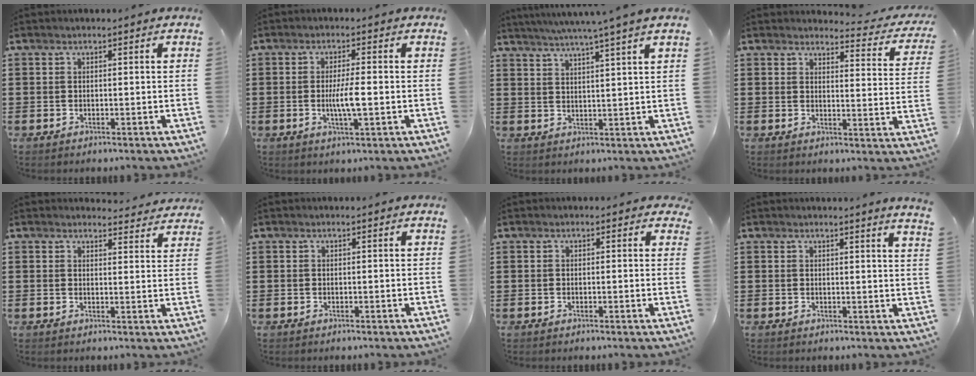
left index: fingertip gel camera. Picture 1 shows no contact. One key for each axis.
{"total": 4.7, "fx": -0.5, "fy": 0.6, "fz": 4.7, "tx": -0.088, "ty": -0.004, "tz": -0.012}
{"total": 4.5, "fx": 3.8, "fy": -1.2, "fz": 2.1, "tx": -0.051, "ty": -0.017, "tz": 0.062}
{"total": 3.3, "fx": 3.1, "fy": 0.5, "fz": 1.1, "tx": -0.027, "ty": -0.020, "tz": 0.052}
{"total": 2.8, "fx": 2.8, "fy": 0.5, "fz": 0.3, "tx": -0.006, "ty": -0.014, "tz": 0.050}
{"total": 0.0}
{"total": 0.6, "fx": 0.0, "fy": 0.5, "fz": 0.3, "tx": -0.008, "ty": 0.005, "tz": -0.002}
{"total": 1.7, "fx": 1.5, "fy": -0.6, "fz": 0.7, "tx": -0.007, "ty": -0.008, "tz": 0.027}